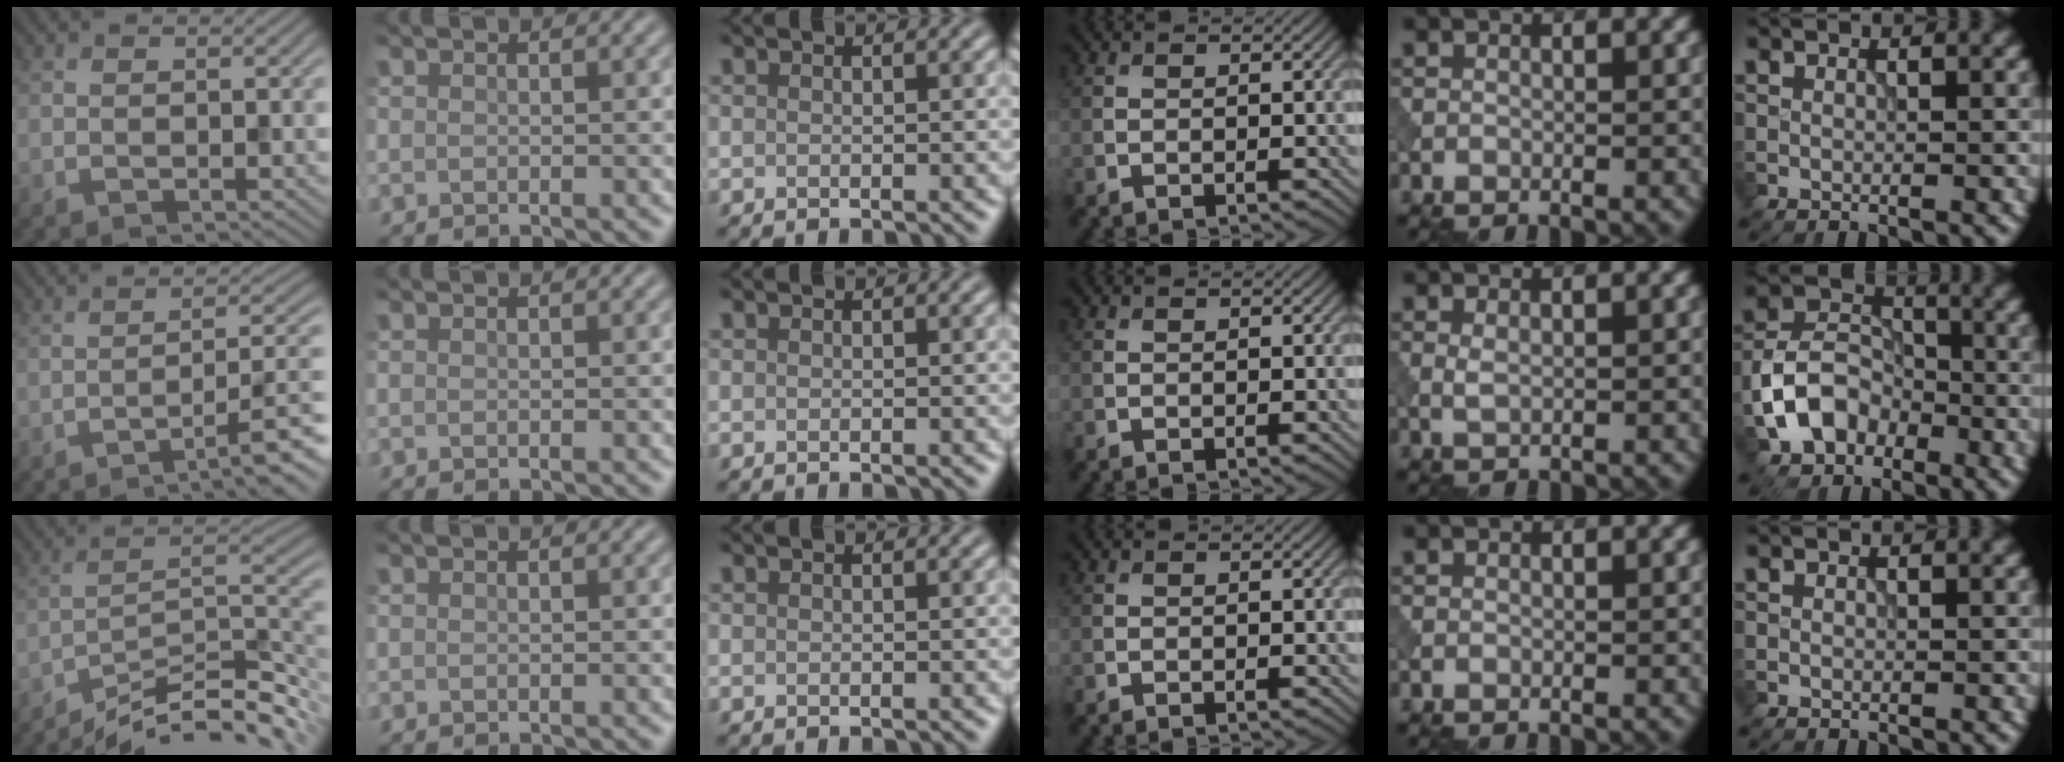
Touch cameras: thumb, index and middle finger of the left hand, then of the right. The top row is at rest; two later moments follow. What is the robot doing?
{"motion": "dispense", "object": "syringe"}